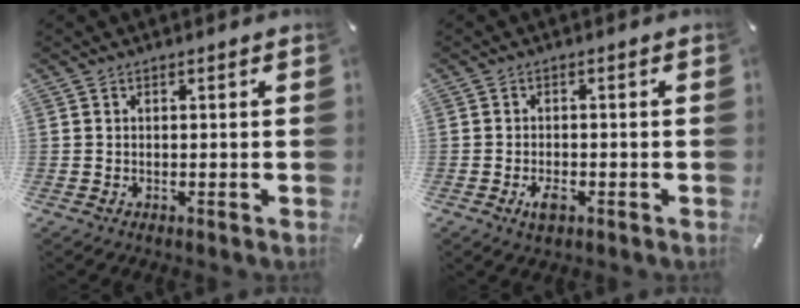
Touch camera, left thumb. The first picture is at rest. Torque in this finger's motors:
{"motor_torque": [0.01, 0.07, 0.08, -0.08, 0.00]}